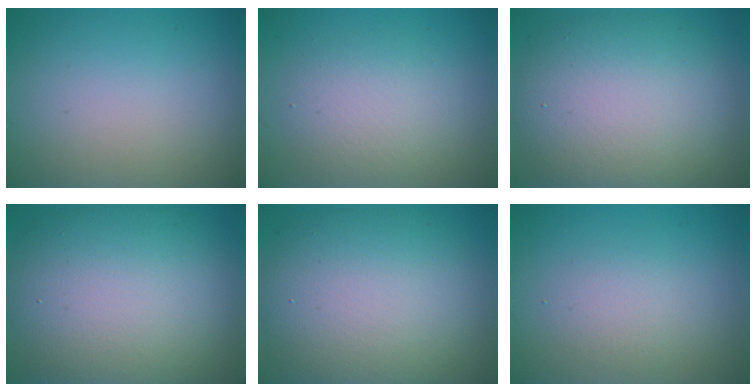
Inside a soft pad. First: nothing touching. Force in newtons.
{"total": 3.7, "press": 3.6, "slide": 0.3}
{"total": 9.9, "press": 9.9, "slide": 1.0}
{"total": 12.8, "press": 12.7, "slide": 0.8}
{"total": 11.1, "press": 11.0, "slide": 1.2}
{"total": 2.0, "press": 2.0, "slide": 0.2}